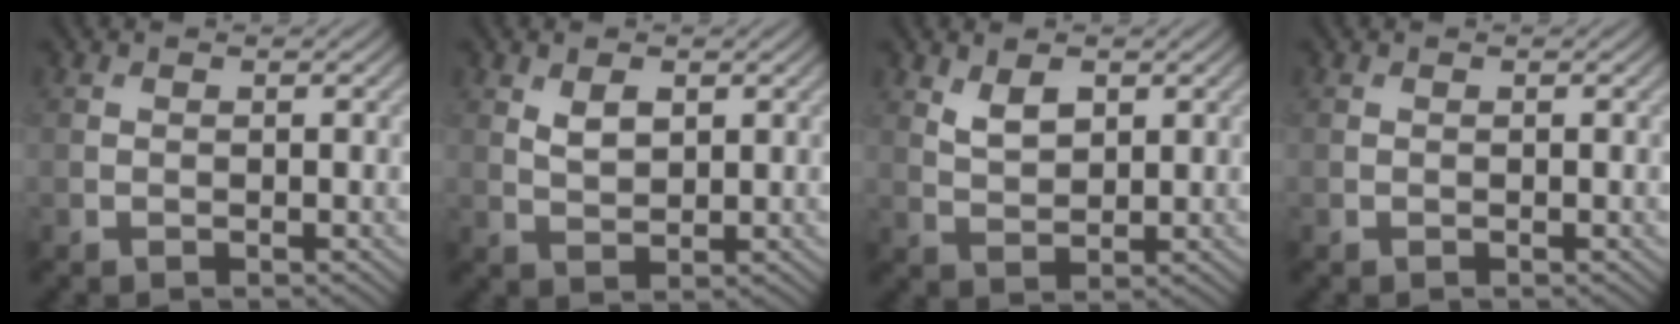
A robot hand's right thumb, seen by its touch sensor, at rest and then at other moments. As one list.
[{"total": 2.6, "force": [1.2, 1.4, 1.8], "torque": [-0.040, -0.004, 0.028]}, {"total": 3.3, "force": [1.8, 1.7, 2.2], "torque": [-0.049, -0.004, 0.040]}, {"total": 0.0}]